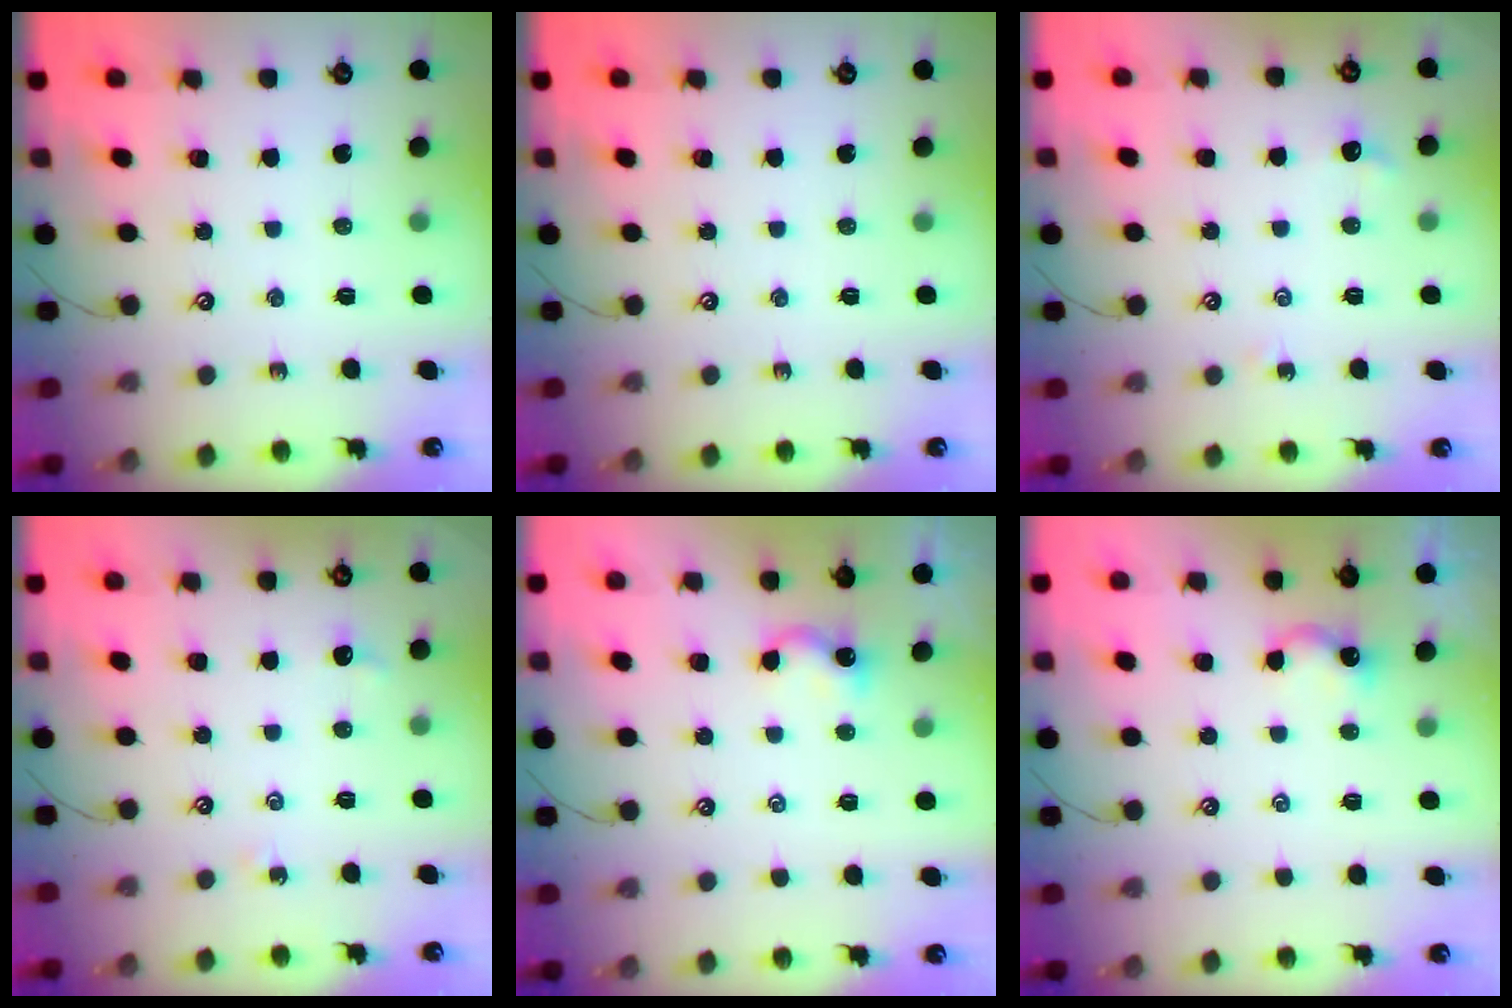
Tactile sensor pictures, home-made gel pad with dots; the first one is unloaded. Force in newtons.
{"total": 0.0}
{"total": 2.4, "press": 2.3, "slide": 0.6}
{"total": 2.5, "press": 2.4, "slide": 0.6}
{"total": 3.0, "press": 3.0, "slide": 0.3}
{"total": 2.6, "press": 2.6, "slide": 0.2}